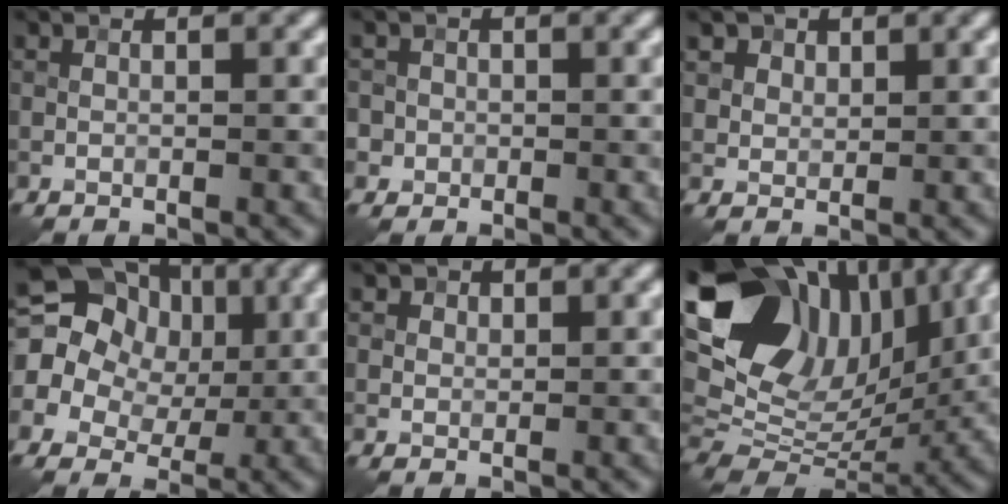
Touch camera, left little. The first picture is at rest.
{"total": 2.3, "force": [-0.3, 2.2, 0.3], "torque": [0.008, 0.011, -0.016]}
{"total": 3.7, "force": [2.3, 2.5, 1.4], "torque": [-0.045, 0.000, 0.048]}
{"total": 14.5, "force": [3.5, 12.4, 6.5], "torque": [-0.131, 0.035, 0.040]}
{"total": 1.6, "force": [1.0, 1.1, 0.5], "torque": [-0.005, -0.004, 0.013]}
{"total": 16.9, "force": [7.0, 10.4, 11.4], "torque": [-0.222, 0.037, 0.122]}